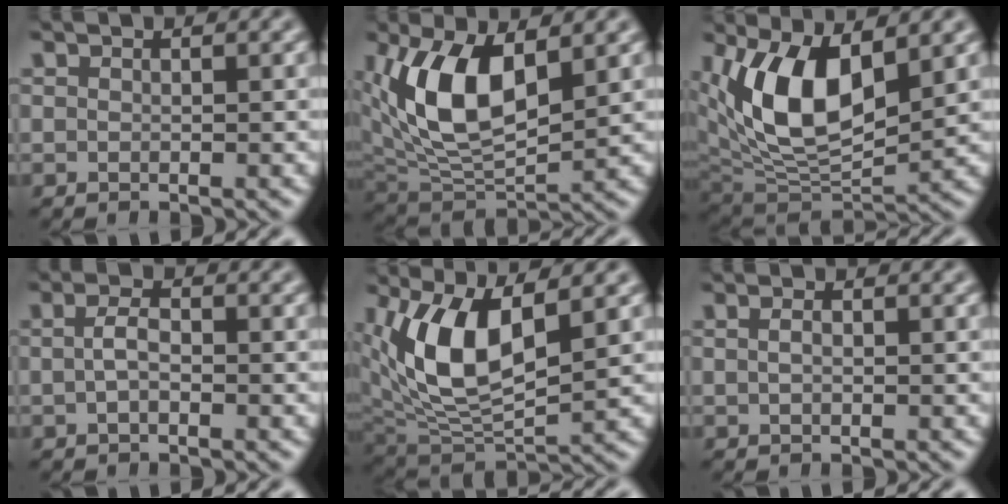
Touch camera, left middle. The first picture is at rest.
{"total": 8.6, "force": [2.6, 4.3, 7.0], "torque": [-0.144, -0.008, 0.048]}
{"total": 9.5, "force": [3.0, 4.8, 7.7], "torque": [-0.150, -0.018, 0.053]}
{"total": 1.7, "force": [-0.2, 0.8, 1.5], "torque": [-0.033, 0.005, -0.008]}
{"total": 8.4, "force": [2.6, 3.9, 7.0], "torque": [-0.150, -0.014, 0.050]}
{"total": 0.9, "force": [0.2, 0.5, 0.7], "torque": [-0.011, -0.006, 0.002]}